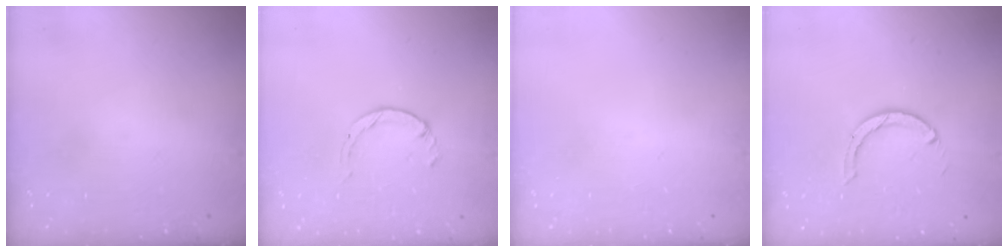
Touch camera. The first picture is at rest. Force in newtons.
{"total": 1.4, "press": 1.4, "slide": 0.2}
{"total": 0.0}
{"total": 3.6, "press": 3.5, "slide": 0.5}